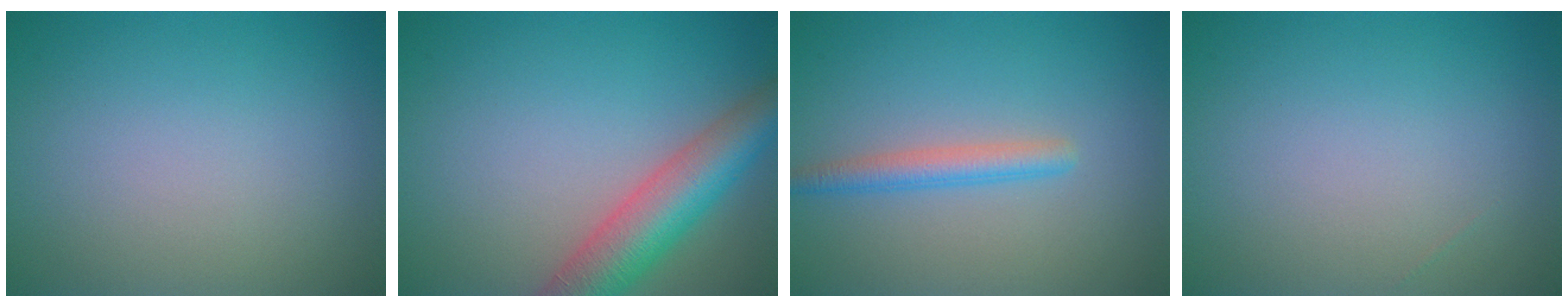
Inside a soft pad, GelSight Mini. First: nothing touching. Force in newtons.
{"total": 6.7, "press": 6.7, "slide": 0.3}
{"total": 2.3, "press": 2.3, "slide": 0.1}
{"total": 0.0}